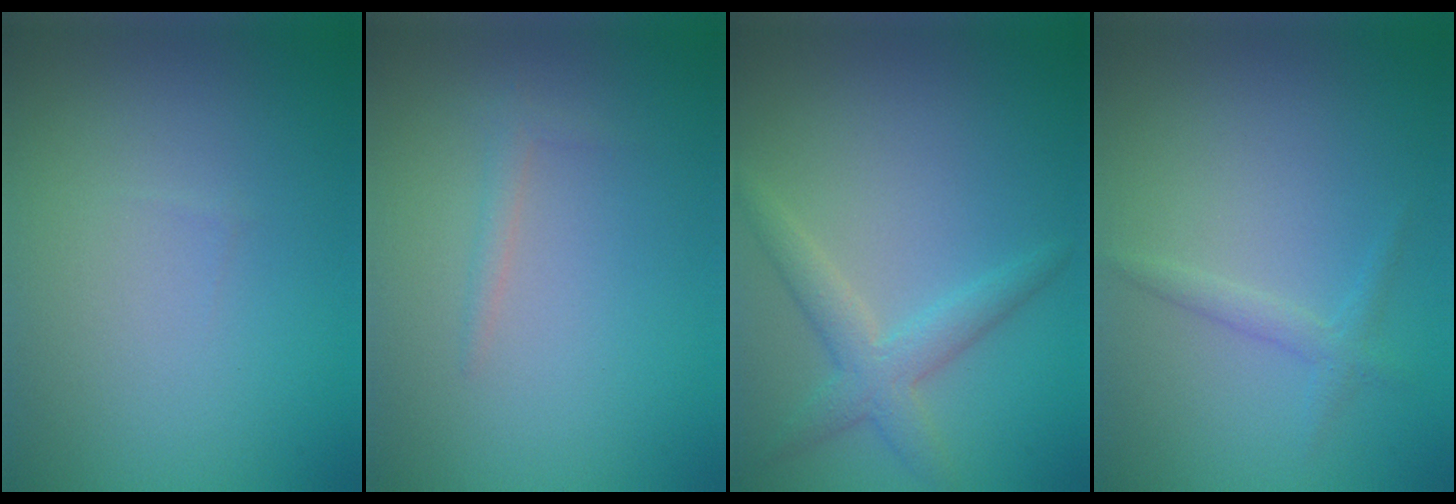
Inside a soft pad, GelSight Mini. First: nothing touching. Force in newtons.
{"total": 1.0, "press": 1.0, "slide": 0.1}
{"total": 3.1, "press": 3.0, "slide": 0.2}
{"total": 1.3, "press": 1.3, "slide": 0.1}